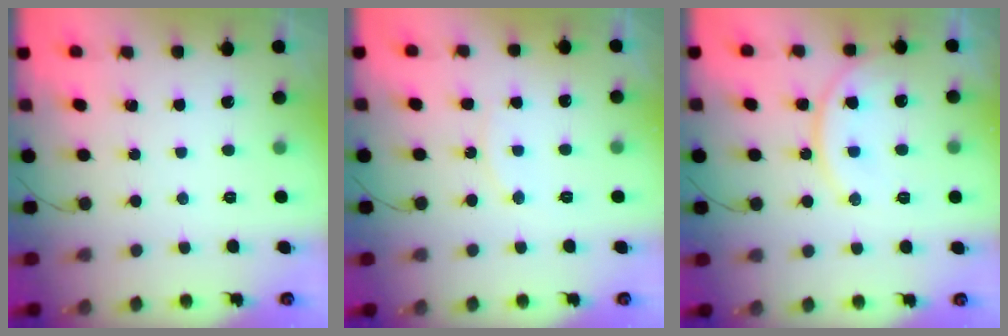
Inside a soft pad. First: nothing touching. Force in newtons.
{"total": 5.9, "press": 5.9, "slide": 0.6}
{"total": 13.2, "press": 13.0, "slide": 1.8}